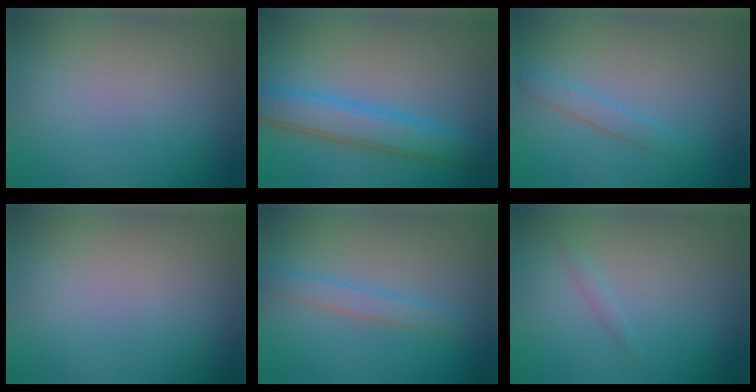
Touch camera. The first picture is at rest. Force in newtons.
{"total": 4.5, "press": 4.5, "slide": 0.1}
{"total": 1.3, "press": 1.3, "slide": 0.1}
{"total": 0.0}
{"total": 1.7, "press": 1.7, "slide": 0.1}
{"total": 0.7, "press": 0.7, "slide": 0.0}